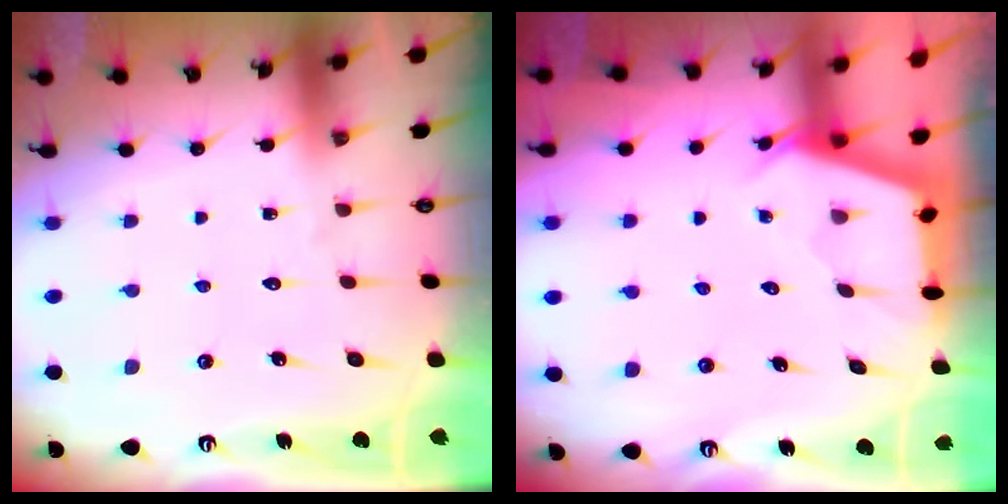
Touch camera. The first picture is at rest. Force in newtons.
{"total": 2.5, "press": 2.5, "slide": 0.4}